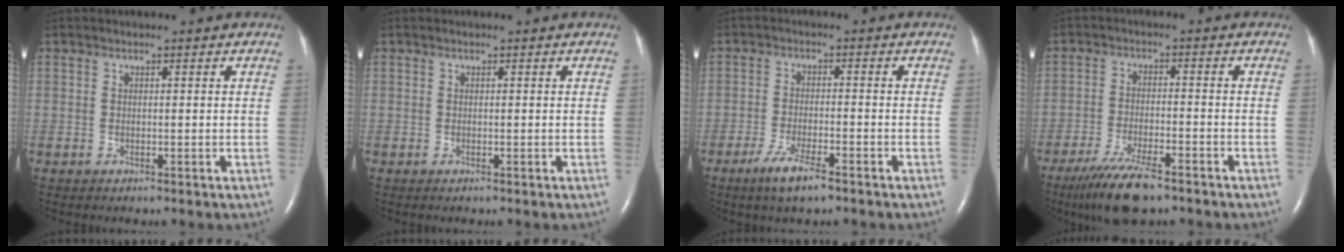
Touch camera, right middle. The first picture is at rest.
{"total": 0.0}
{"total": 5.4, "force": [-3.6, 0.7, 4.0], "torque": [-0.085, -0.009, -0.065]}
{"total": 9.3, "force": [-6.9, 1.8, 6.0], "torque": [-0.112, -0.021, -0.118]}